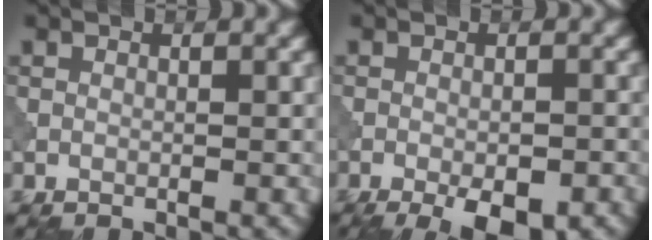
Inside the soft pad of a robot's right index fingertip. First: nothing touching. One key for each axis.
{"total": 5.6, "fx": -3.2, "fy": 1.9, "fz": 4.2, "tx": -0.056, "ty": -0.001, "tz": -0.042}